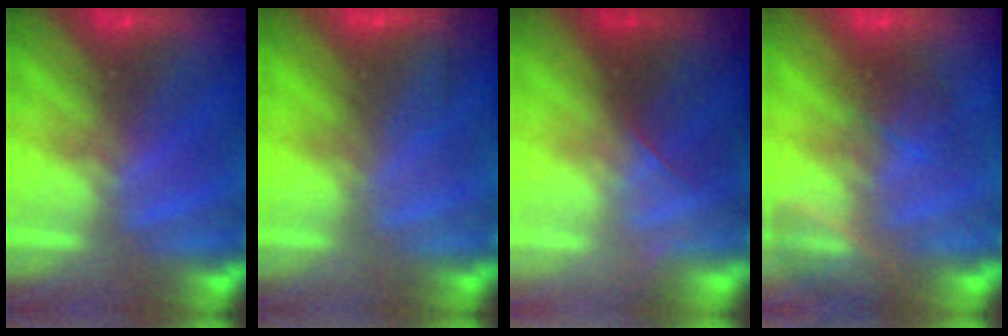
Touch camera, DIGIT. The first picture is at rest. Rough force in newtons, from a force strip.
{"total": 2.5}
{"total": 1.9}
{"total": 3.3}